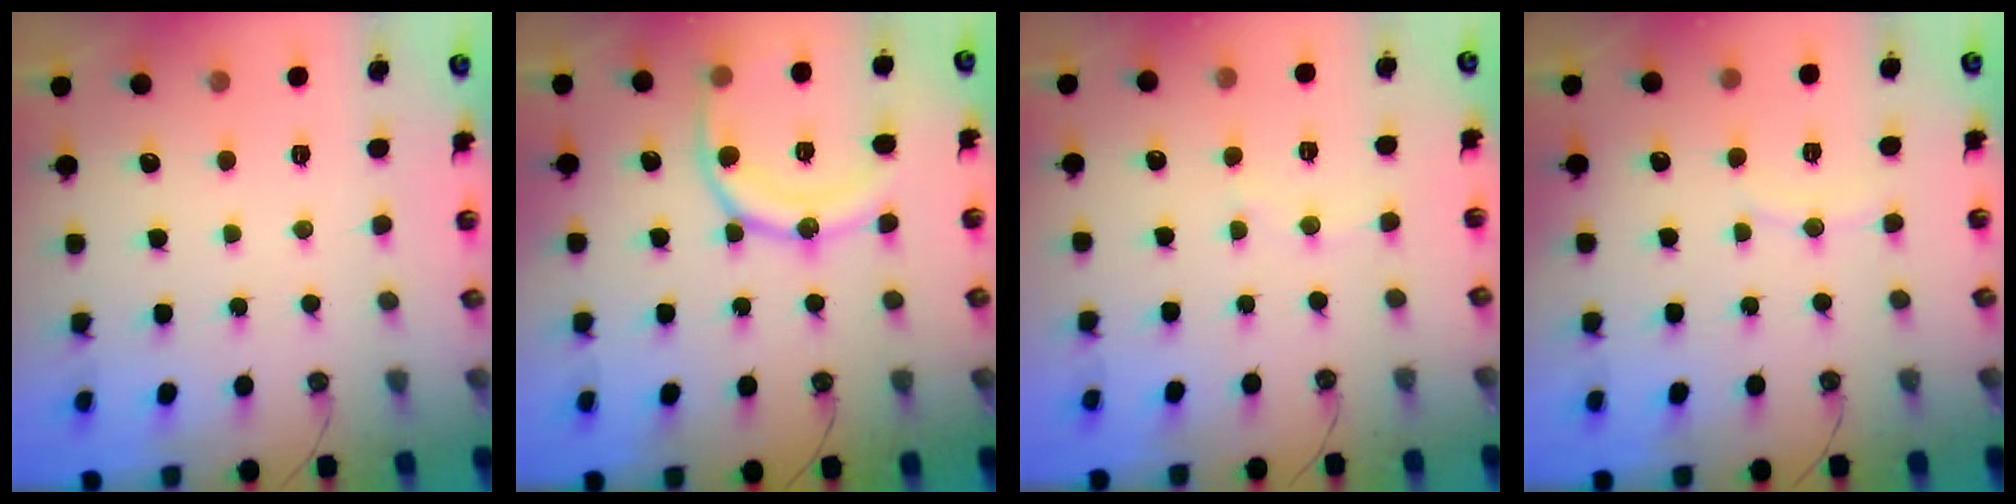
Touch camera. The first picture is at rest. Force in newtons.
{"total": 15.9, "press": 15.8, "slide": 1.7}
{"total": 5.0, "press": 5.0, "slide": 0.4}
{"total": 4.5, "press": 4.5, "slide": 0.5}